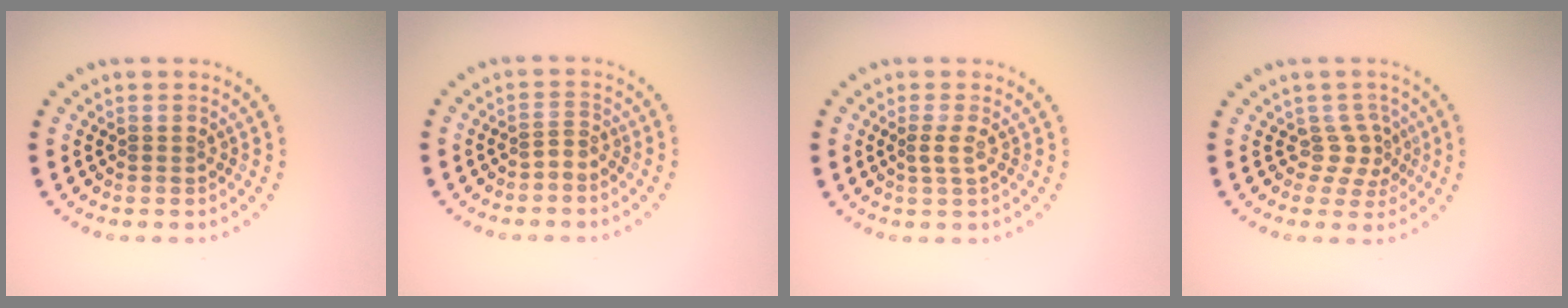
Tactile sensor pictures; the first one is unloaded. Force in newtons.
{"total": 0.9, "press": 0.3, "slide": 0.9}
{"total": 1.1, "press": 0.9, "slide": 0.6}
{"total": 2.1, "press": 1.6, "slide": 1.5}